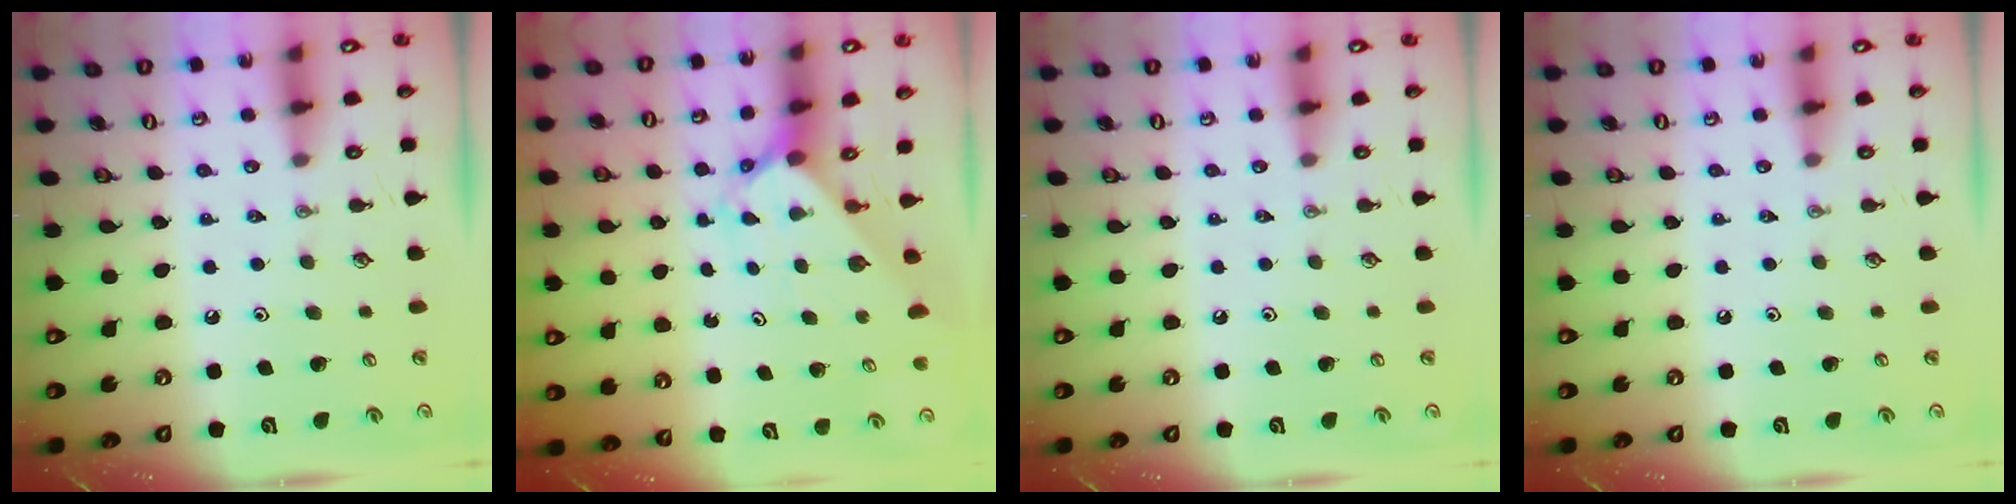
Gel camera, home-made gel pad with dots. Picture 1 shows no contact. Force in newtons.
{"total": 2.4, "press": 2.4, "slide": 0.2}
{"total": 0.0}
{"total": 0.0}